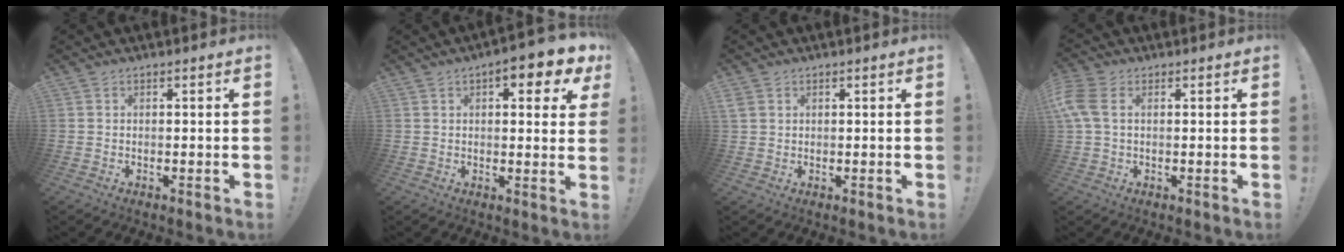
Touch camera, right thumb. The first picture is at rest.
{"total": 7.7, "force": [3.9, 2.6, 6.1], "torque": [-0.074, -0.016, 0.061]}
{"total": 2.6, "force": [1.3, 2.1, 0.8], "torque": [-0.010, -0.003, 0.025]}
{"total": 6.5, "force": [1.4, 4.2, 4.7], "torque": [-0.114, 0.001, 0.026]}